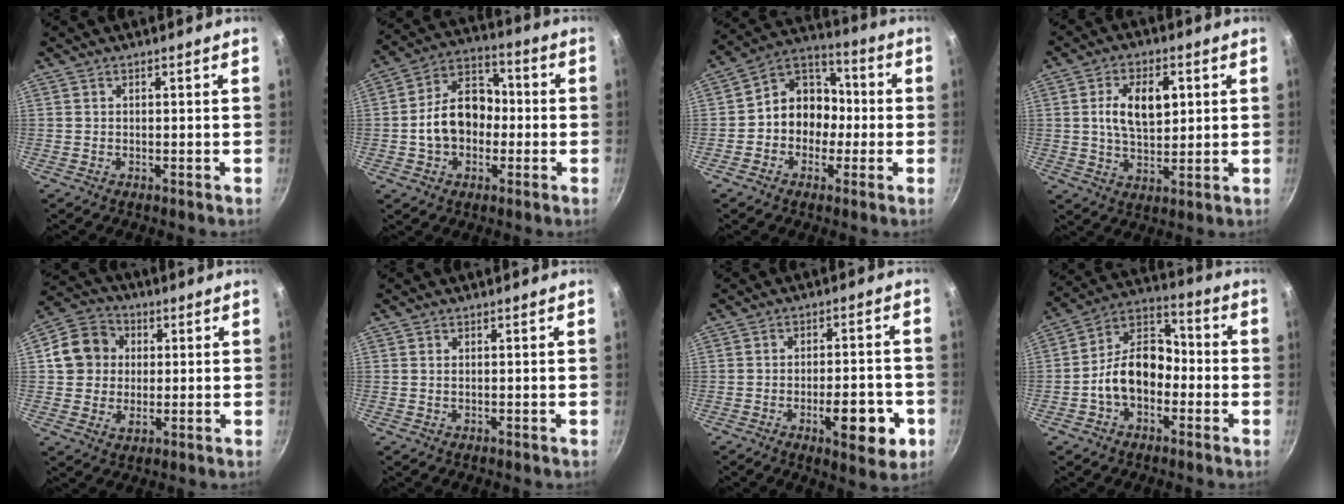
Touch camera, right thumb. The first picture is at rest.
{"total": 13.3, "force": [-1.4, 9.8, 8.9], "torque": [-0.109, 0.040, -0.039]}
{"total": 11.5, "force": [-1.5, 9.8, 5.8], "torque": [-0.037, 0.045, -0.045]}
{"total": 10.6, "force": [2.2, 6.1, 8.3], "torque": [-0.124, -0.004, 0.036]}
{"total": 10.4, "force": [1.9, 9.2, 4.6], "torque": [-0.054, 0.007, 0.020]}
{"total": 0.6, "force": [0.1, 0.3, 0.5], "torque": [-0.010, 0.000, 0.003]}
{"total": 11.2, "force": [-4.0, 4.4, 9.5], "torque": [-0.104, 0.014, -0.051]}
{"total": 13.1, "force": [-3.0, 9.1, 8.9], "torque": [-0.109, 0.053, -0.070]}